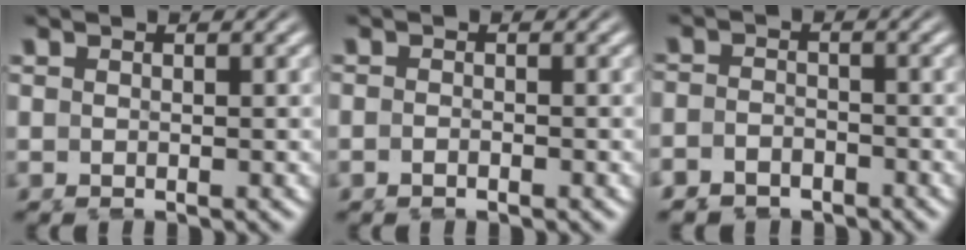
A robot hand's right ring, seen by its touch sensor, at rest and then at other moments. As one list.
[{"total": 0.9, "force": [-0.9, 0.2, 0.2], "torque": [-0.009, -0.003, -0.020]}, {"total": 4.4, "force": [-3.4, 2.7, 0.4], "torque": [-0.018, -0.023, -0.060]}]